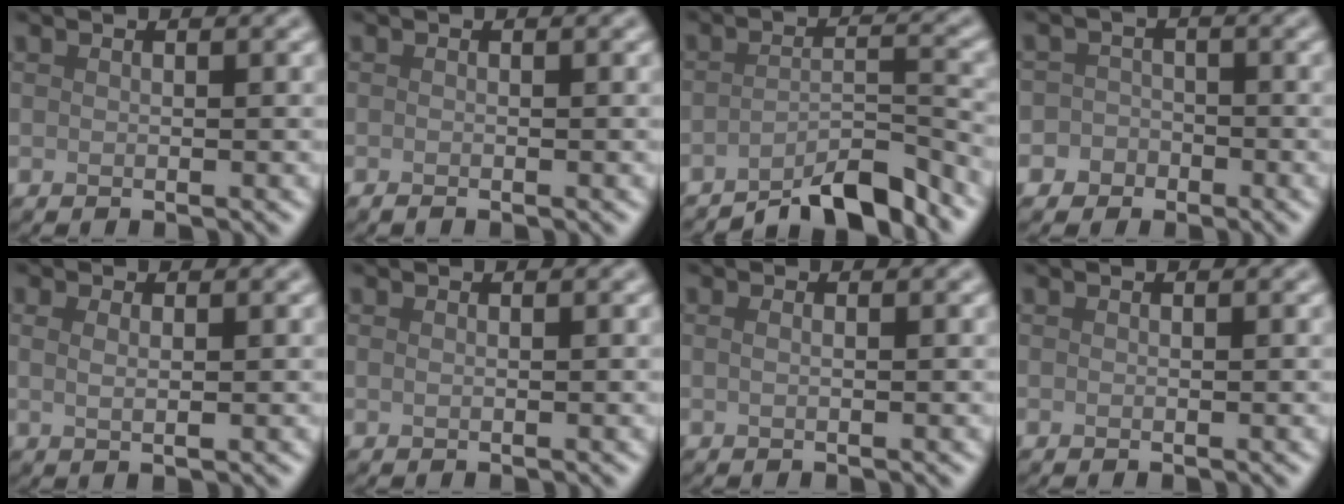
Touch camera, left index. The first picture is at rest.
{"total": 0.5, "force": [-0.4, 0.0, 0.3], "torque": [-0.004, -0.001, -0.008]}
{"total": 5.5, "force": [-4.7, 1.0, 2.8], "torque": [-0.038, 0.006, -0.083]}
{"total": 3.1, "force": [-1.7, 2.6, 0.0], "torque": [0.040, 0.003, -0.040]}
{"total": 1.5, "force": [0.5, 0.6, 1.3], "torque": [-0.018, -0.008, 0.006]}
{"total": 0.0}
{"total": 0.7, "force": [0.2, 0.3, 0.6], "torque": [-0.009, -0.005, -0.001]}
{"total": 0.0}